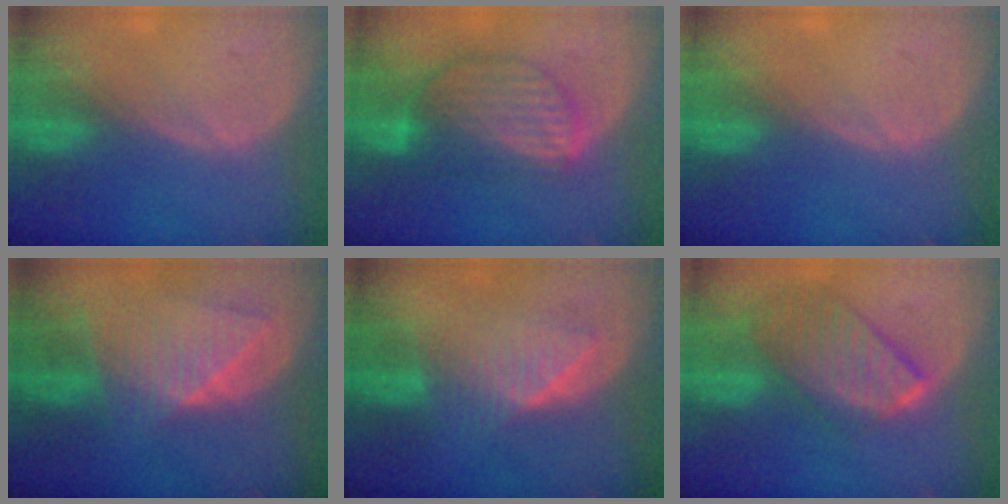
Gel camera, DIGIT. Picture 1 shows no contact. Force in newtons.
{"total": 8.8, "press": 7.7, "slide": 4.2}
{"total": 0.0}
{"total": 9.1, "press": 8.0, "slide": 4.3}
{"total": 6.5, "press": 6.4, "slide": 0.9}
{"total": 9.7, "press": 8.4, "slide": 4.9}